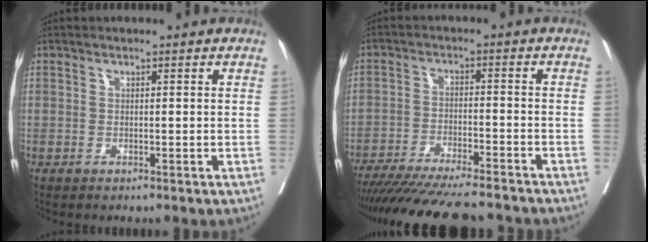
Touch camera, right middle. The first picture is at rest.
{"total": 18.7, "force": [-16.9, 1.6, 7.9], "torque": [-0.131, -0.036, -0.248]}